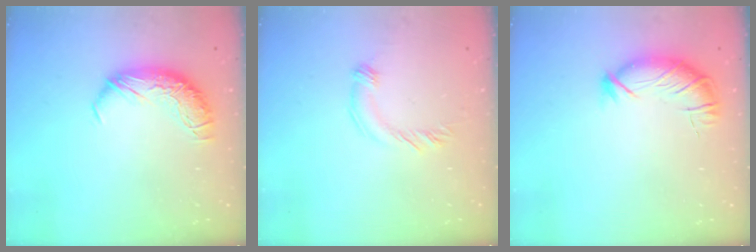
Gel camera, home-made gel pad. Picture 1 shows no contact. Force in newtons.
{"total": 3.3, "press": 3.2, "slide": 0.7}
{"total": 3.8, "press": 3.8, "slide": 0.5}